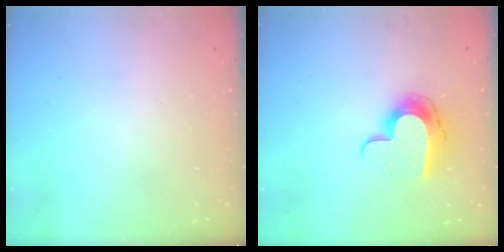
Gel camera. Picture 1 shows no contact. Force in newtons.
{"total": 11.6, "press": 11.6, "slide": 0.9}